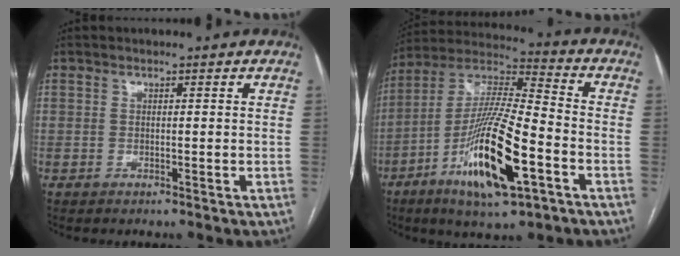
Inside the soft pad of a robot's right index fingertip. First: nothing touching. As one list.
[{"total": 18.4, "force": [-7.2, 2.9, 16.7], "torque": [-0.333, -0.015, -0.128]}]